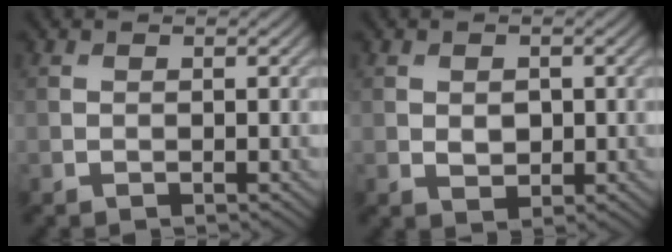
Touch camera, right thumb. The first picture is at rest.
{"total": 1.9, "force": [0.0, 1.4, 1.3], "torque": [-0.027, -0.006, 0.004]}